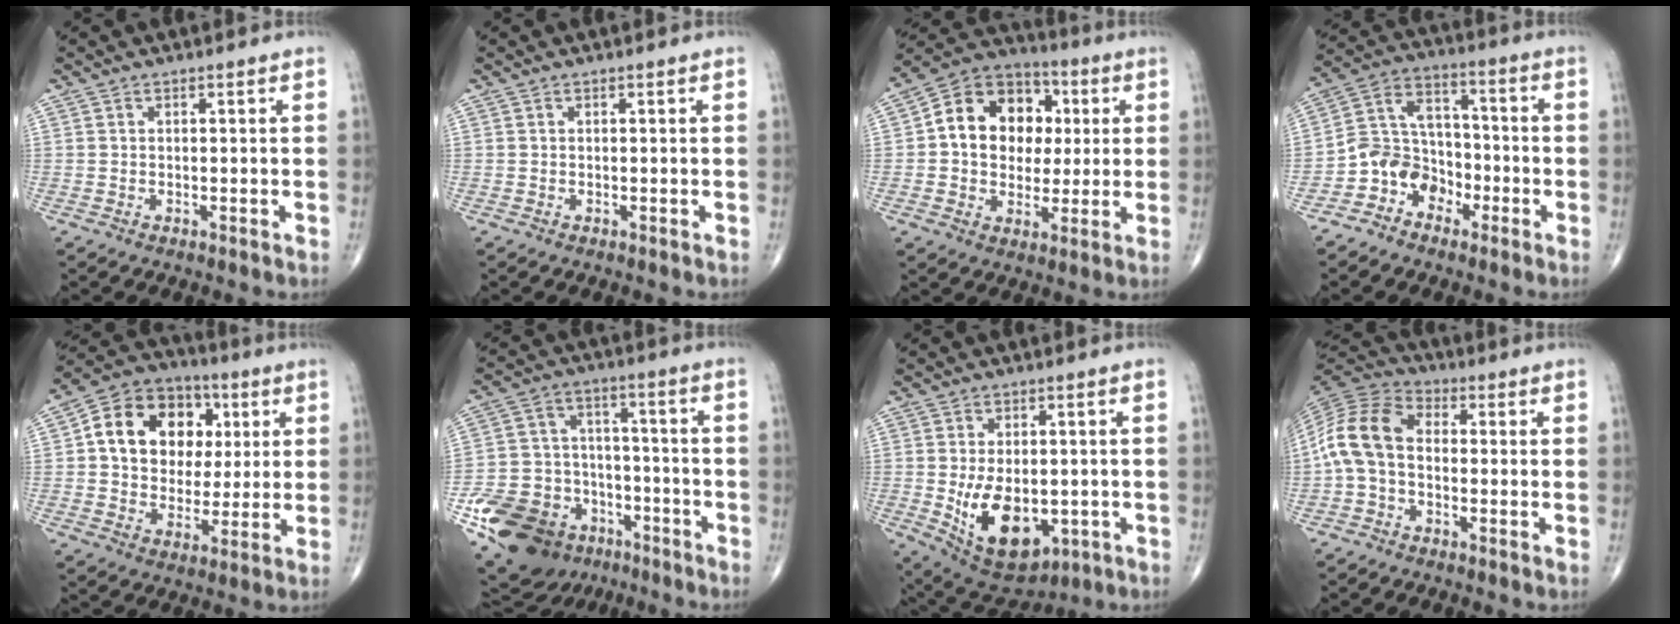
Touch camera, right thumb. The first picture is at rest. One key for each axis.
{"total": 0.0}
{"total": 16.0, "fx": 2.1, "fy": 12.7, "fz": 9.5, "tx": -0.108, "ty": 0.018, "tz": 0.028}
{"total": 10.0, "fx": -5.1, "fy": 8.0, "fz": 3.1, "tx": -0.023, "ty": 0.070, "tz": -0.104}
{"total": 17.3, "fx": 3.6, "fy": 13.9, "fz": 9.7, "tx": -0.128, "ty": 0.013, "tz": 0.059}
{"total": 20.4, "fx": -11.4, "fy": 14.7, "fz": 8.5, "tx": -0.139, "ty": 0.088, "tz": -0.180}
{"total": 14.0, "fx": -2.7, "fy": 8.4, "fz": 10.9, "tx": -0.153, "ty": -0.008, "tz": -0.016}
{"total": 10.7, "fx": -1.1, "fy": 7.1, "fz": 7.9, "tx": -0.157, "ty": 0.030, "tz": -0.037}